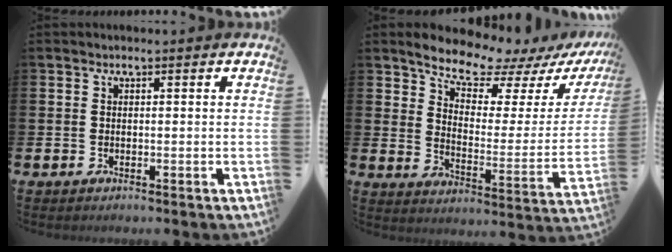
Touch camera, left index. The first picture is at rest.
{"total": 9.8, "force": [9.0, 2.4, 3.1], "torque": [-0.079, -0.072, 0.153]}